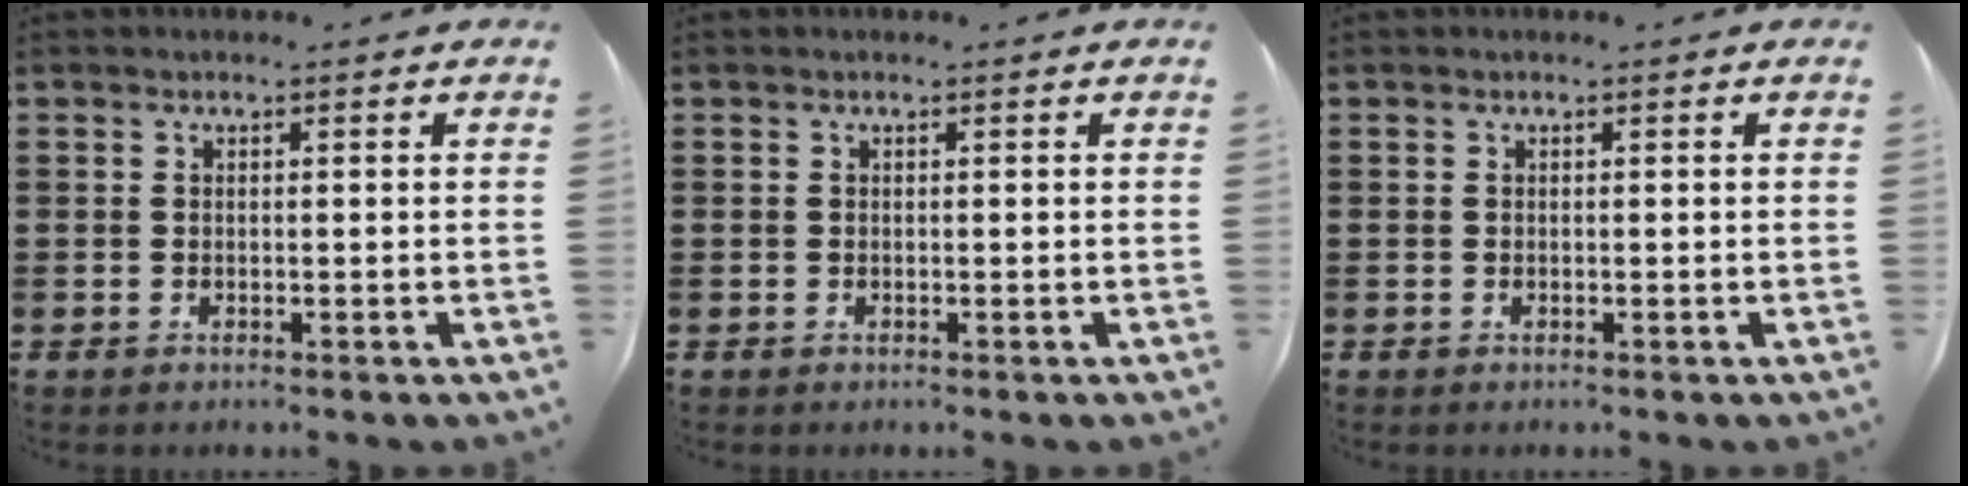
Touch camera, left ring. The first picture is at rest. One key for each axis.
{"total": 0.0}
{"total": 0.0}